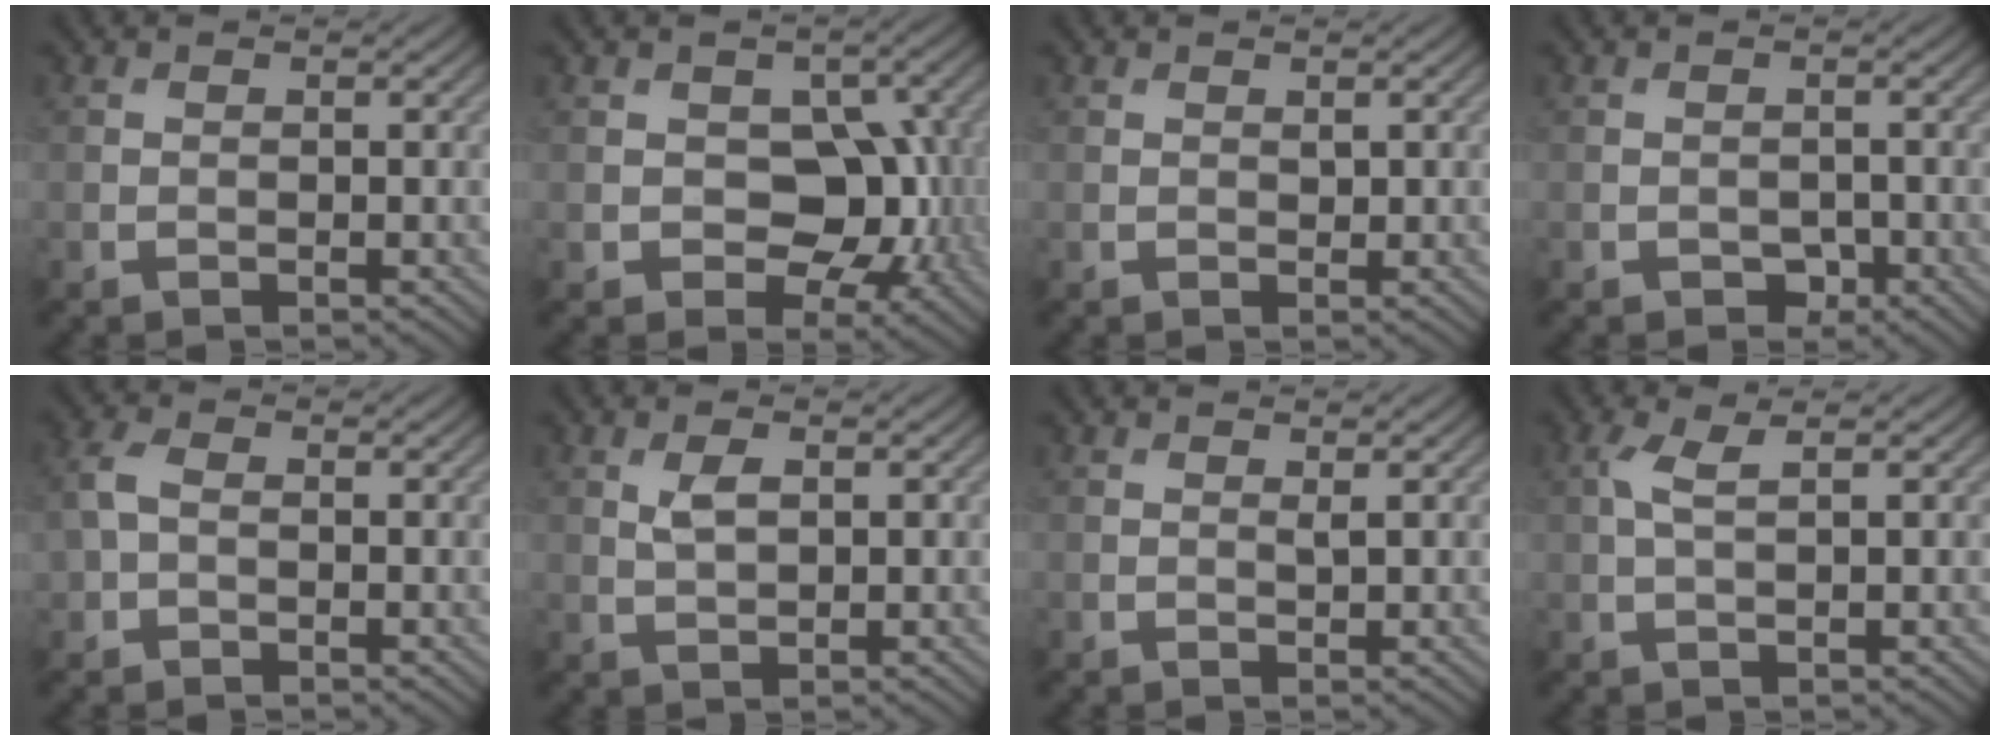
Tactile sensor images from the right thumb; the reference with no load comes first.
{"total": 8.0, "force": [-0.7, 5.7, 5.5], "torque": [-0.067, -0.006, -0.018]}
{"total": 0.6, "force": [0.4, 0.4, 0.4], "torque": [-0.004, -0.001, 0.006]}
{"total": 1.9, "force": [-1.0, 1.4, 0.9], "torque": [-0.011, -0.003, -0.016]}
{"total": 3.3, "force": [-0.1, 2.3, 2.4], "torque": [-0.062, 0.009, -0.011]}
{"total": 2.4, "force": [0.8, 1.1, 2.0], "torque": [-0.044, 0.000, 0.017]}
{"total": 0.6, "force": [0.3, 0.1, 0.5], "torque": [-0.010, -0.002, 0.004]}
{"total": 2.4, "force": [0.9, 0.4, 2.2], "torque": [-0.053, 0.011, 0.016]}